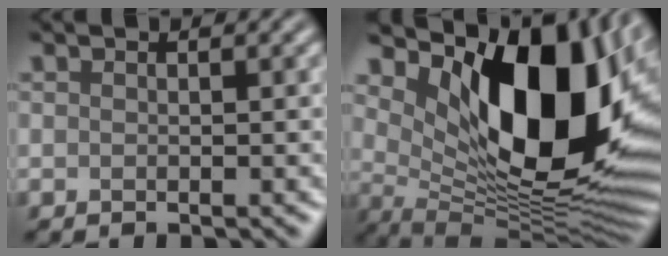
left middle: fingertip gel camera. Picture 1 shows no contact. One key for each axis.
{"total": 15.5, "fx": 4.4, "fy": 8.0, "fz": 12.5, "tx": -0.183, "ty": -0.017, "tz": 0.085}